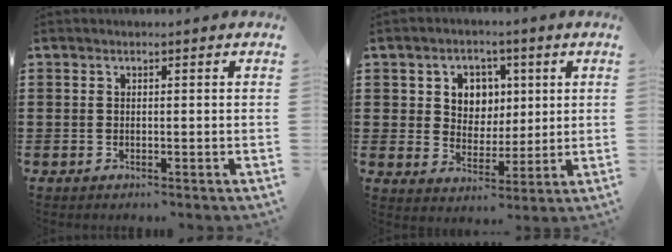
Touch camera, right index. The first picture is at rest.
{"total": 5.6, "force": [1.8, 5.0, 1.8], "torque": [-0.045, 0.009, 0.026]}